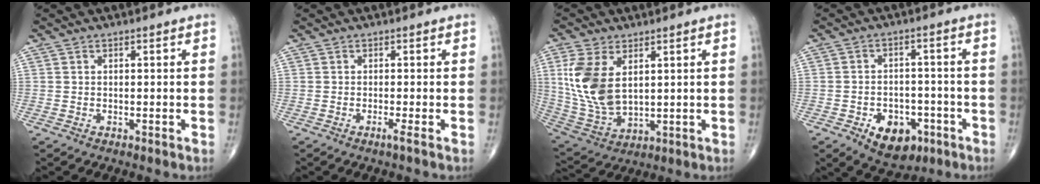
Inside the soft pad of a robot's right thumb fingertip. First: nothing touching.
{"total": 1.0, "force": [-0.6, -0.3, 0.8], "torque": [-0.018, -0.003, -0.014]}
{"total": 13.3, "force": [3.3, 7.7, 10.3], "torque": [-0.218, -0.014, 0.080]}
{"total": 9.7, "force": [-4.5, 6.4, 5.6], "torque": [-0.058, 0.027, -0.057]}